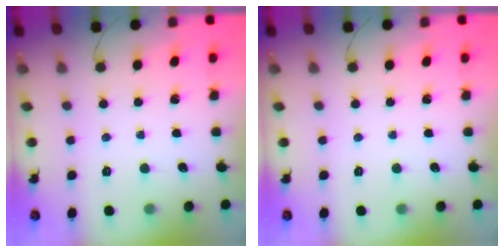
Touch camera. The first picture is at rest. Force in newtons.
{"total": 0.0}